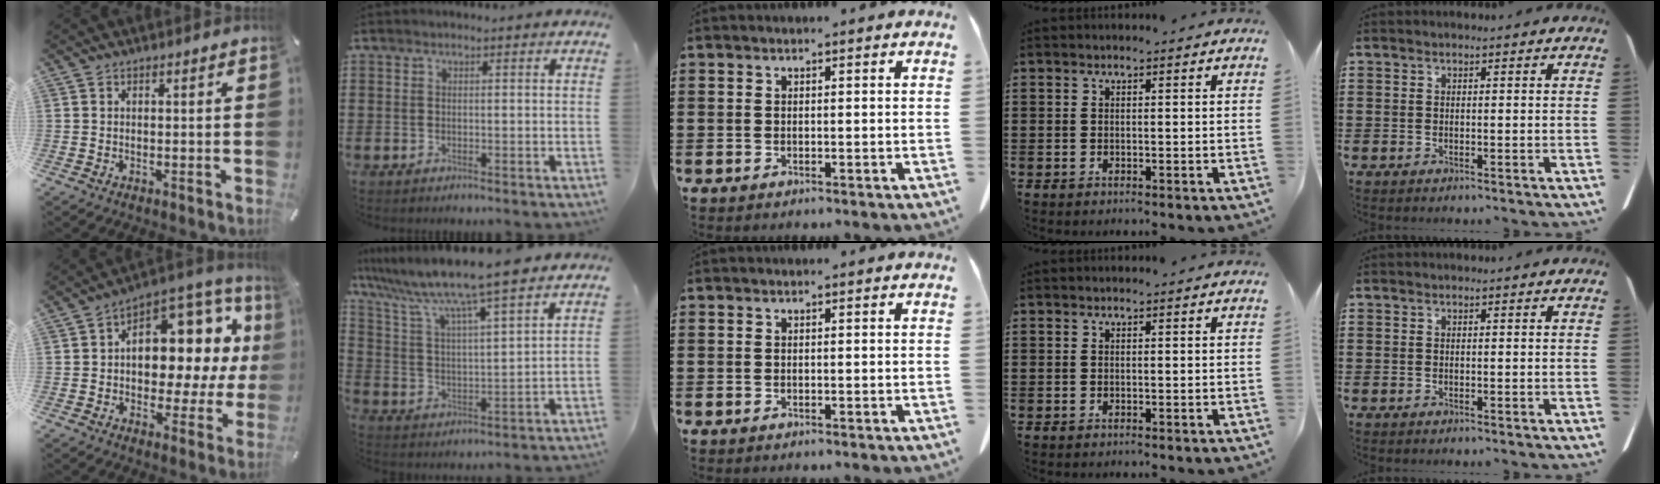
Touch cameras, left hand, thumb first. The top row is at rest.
{"thumb": {"total": 13.2, "force": [3.0, 9.2, 9.1], "torque": [-0.109, -0.042, 0.051]}, "index": {"total": 9.2, "force": [8.0, -0.3, 4.6], "torque": [-0.122, -0.047, 0.130]}}